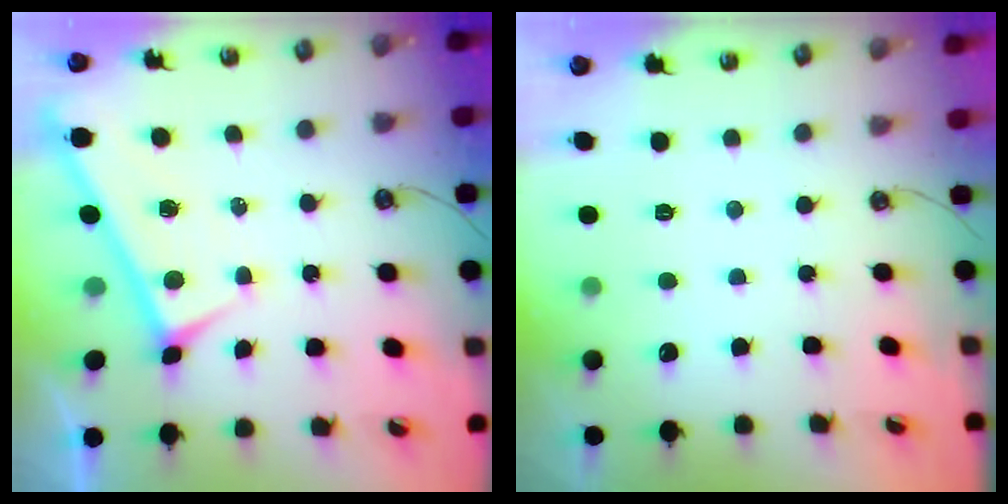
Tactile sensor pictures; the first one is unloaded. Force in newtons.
{"total": 0.0}